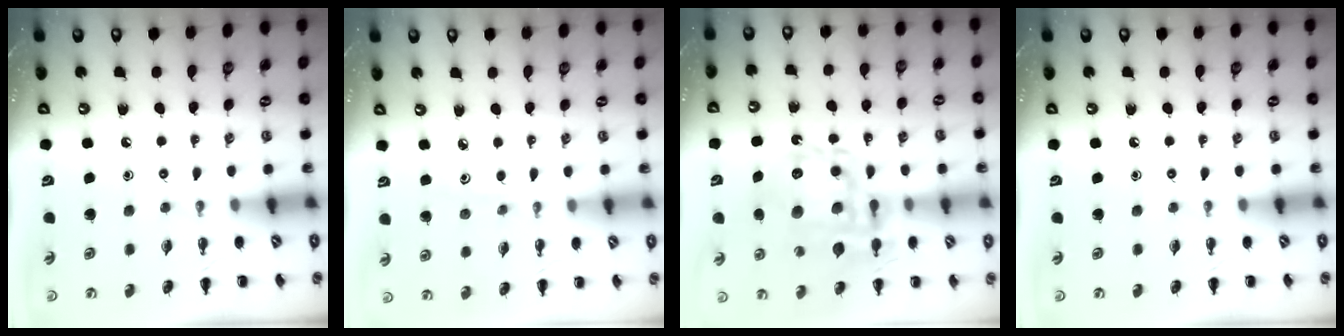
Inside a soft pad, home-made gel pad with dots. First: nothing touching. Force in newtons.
{"total": 3.2, "press": 3.0, "slide": 1.1}
{"total": 19.0, "press": 18.5, "slide": 4.3}
{"total": 0.0}